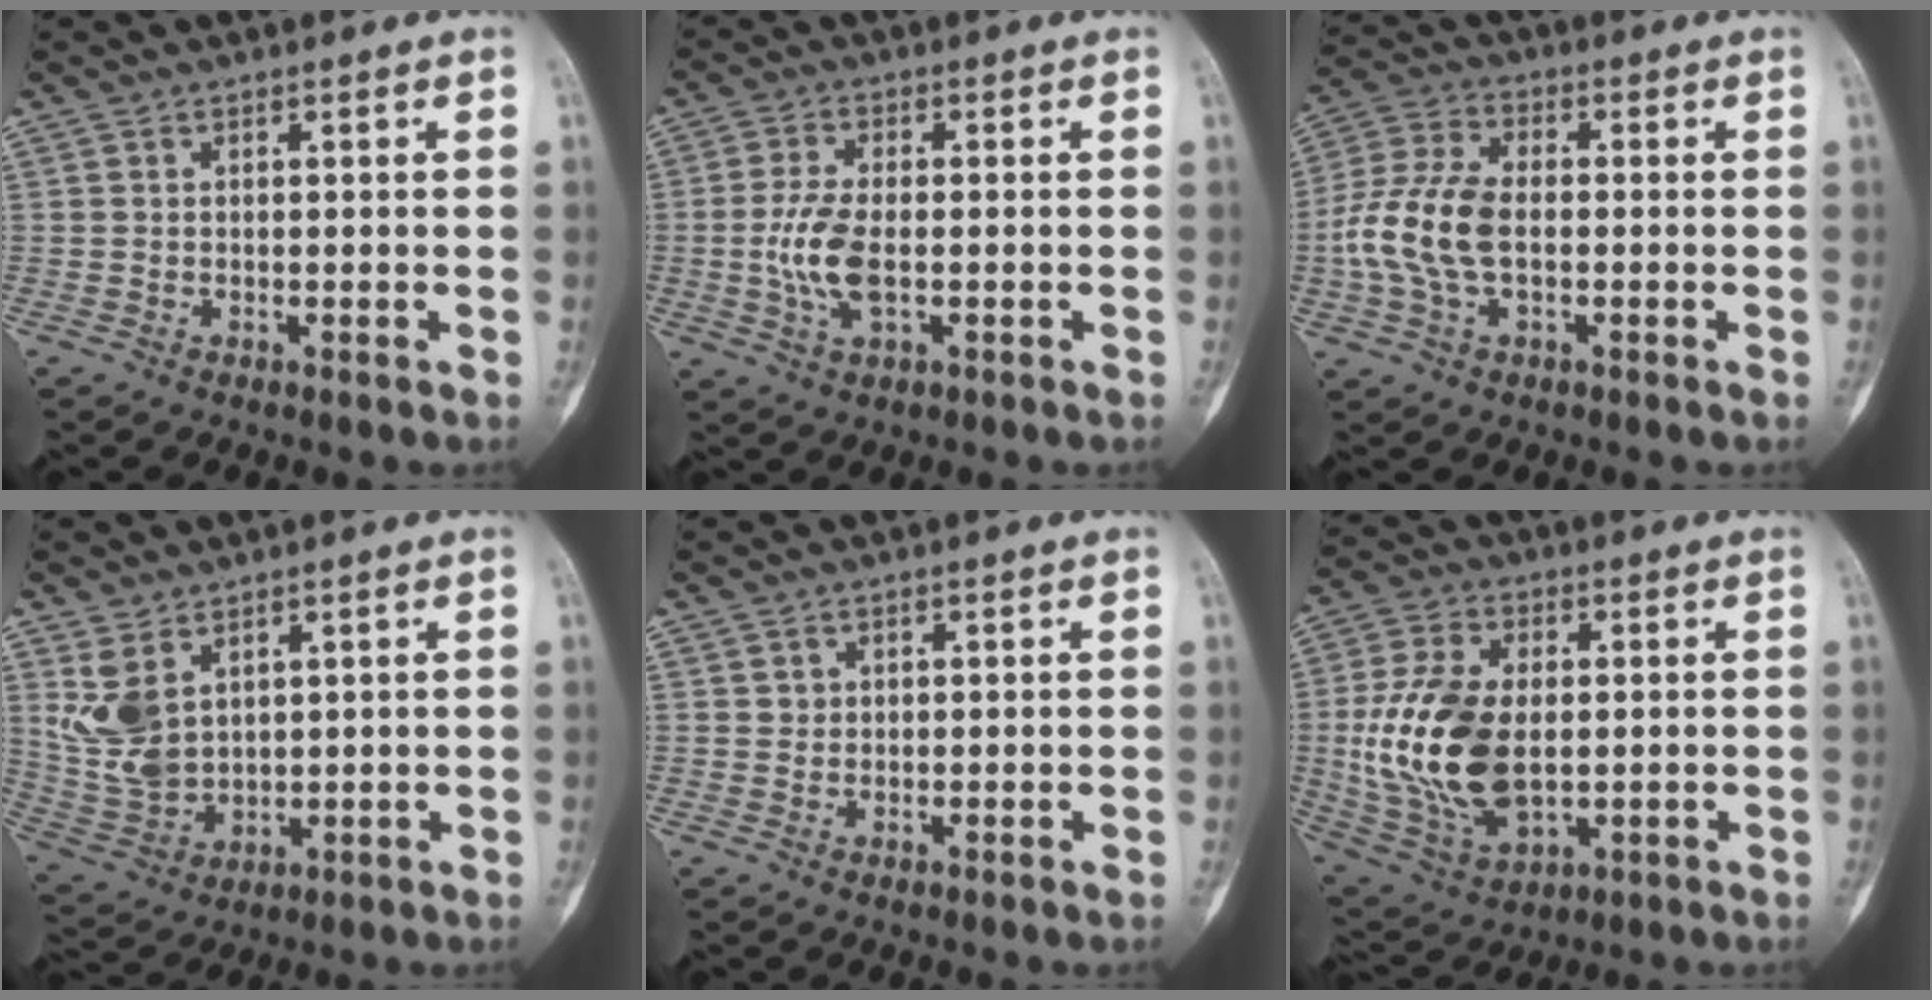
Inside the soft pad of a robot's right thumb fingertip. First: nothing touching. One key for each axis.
{"total": 7.6, "fx": -1.1, "fy": 3.7, "fz": 6.6, "tx": -0.146, "ty": 0.002, "tz": -0.020}
{"total": 11.8, "fx": -1.4, "fy": 6.7, "fz": 9.5, "tx": -0.212, "ty": 0.022, "tz": -0.031}
{"total": 8.6, "fx": 3.6, "fy": 5.5, "fz": 5.4, "tx": -0.106, "ty": -0.015, "tz": 0.094}
{"total": 1.1, "fx": 0.4, "fy": 1.0, "fz": 0.2, "tx": 0.008, "ty": 0.001, "tz": 0.005}
{"total": 18.6, "fx": -0.4, "fy": 11.3, "fz": 14.8, "tx": -0.291, "ty": -0.007, "tz": 0.007}